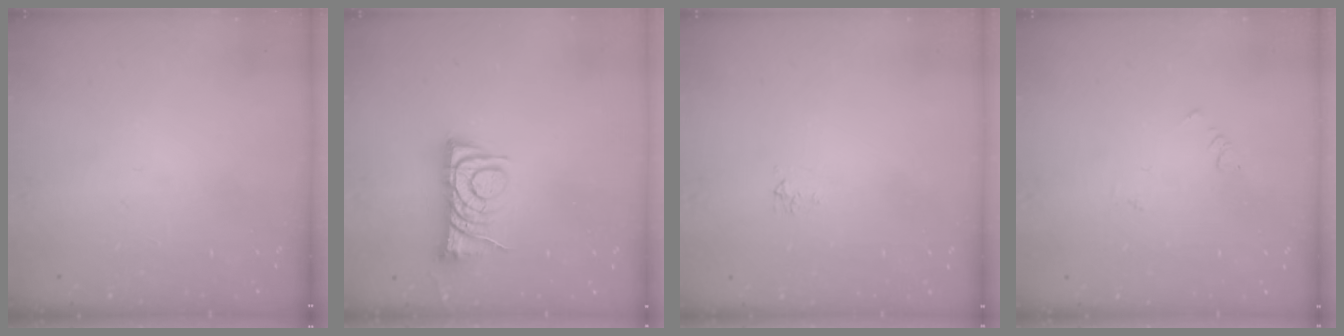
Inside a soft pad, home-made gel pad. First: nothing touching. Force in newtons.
{"total": 8.4, "press": 8.4, "slide": 0.2}
{"total": 3.3, "press": 3.2, "slide": 0.7}
{"total": 1.8, "press": 1.7, "slide": 0.4}